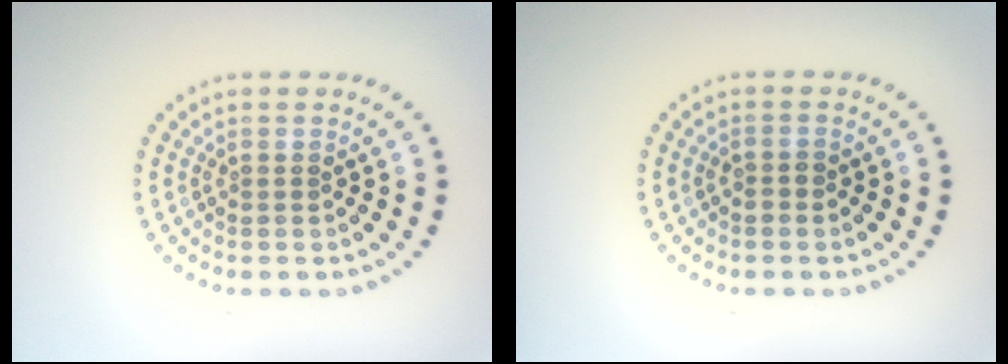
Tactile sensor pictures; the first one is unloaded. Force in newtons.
{"total": 0.9, "press": 0.9, "slide": 0.3}